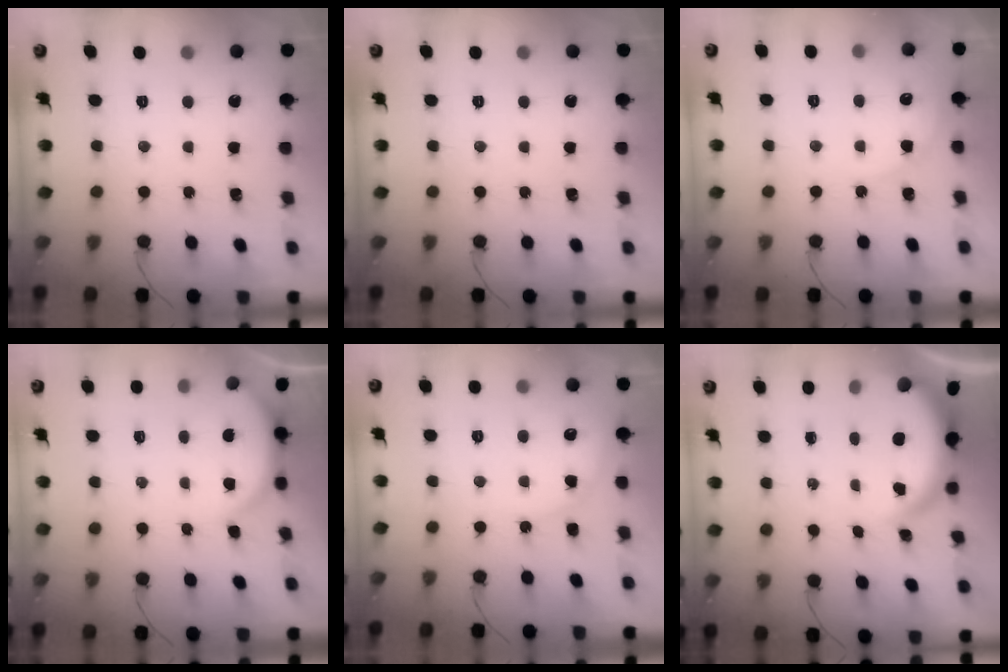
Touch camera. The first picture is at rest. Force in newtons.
{"total": 0.0}
{"total": 3.6, "press": 3.6, "slide": 0.5}
{"total": 3.9, "press": 3.9, "slide": 0.5}
{"total": 5.4, "press": 5.4, "slide": 0.6}
{"total": 3.9, "press": 3.9, "slide": 0.2}